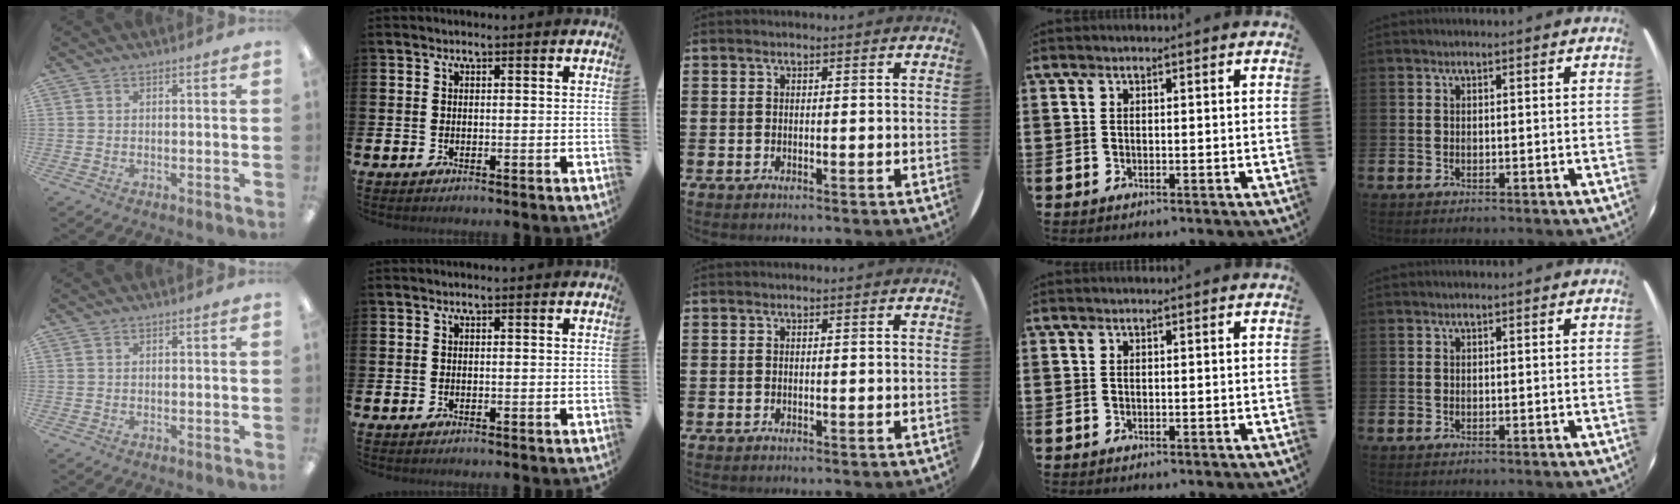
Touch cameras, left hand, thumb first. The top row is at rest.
{}